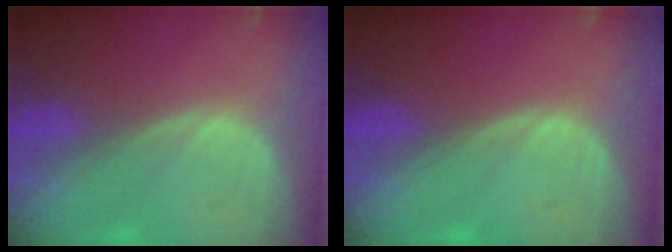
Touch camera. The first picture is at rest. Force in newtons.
{"total": 0.0}